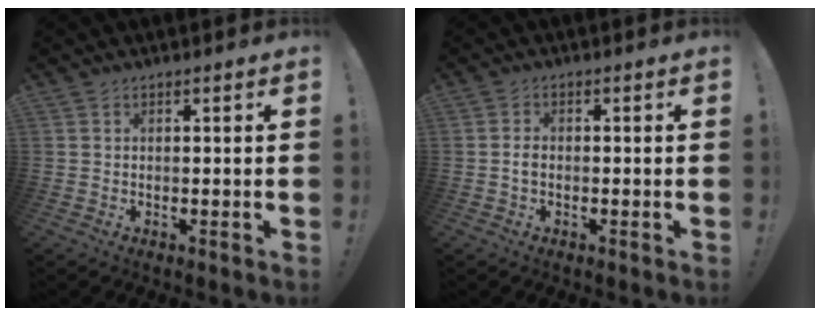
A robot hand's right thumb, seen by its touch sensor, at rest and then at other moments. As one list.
[{"total": 1.6, "force": [-0.4, 1.0, 1.1], "torque": [-0.021, 0.005, -0.007]}]